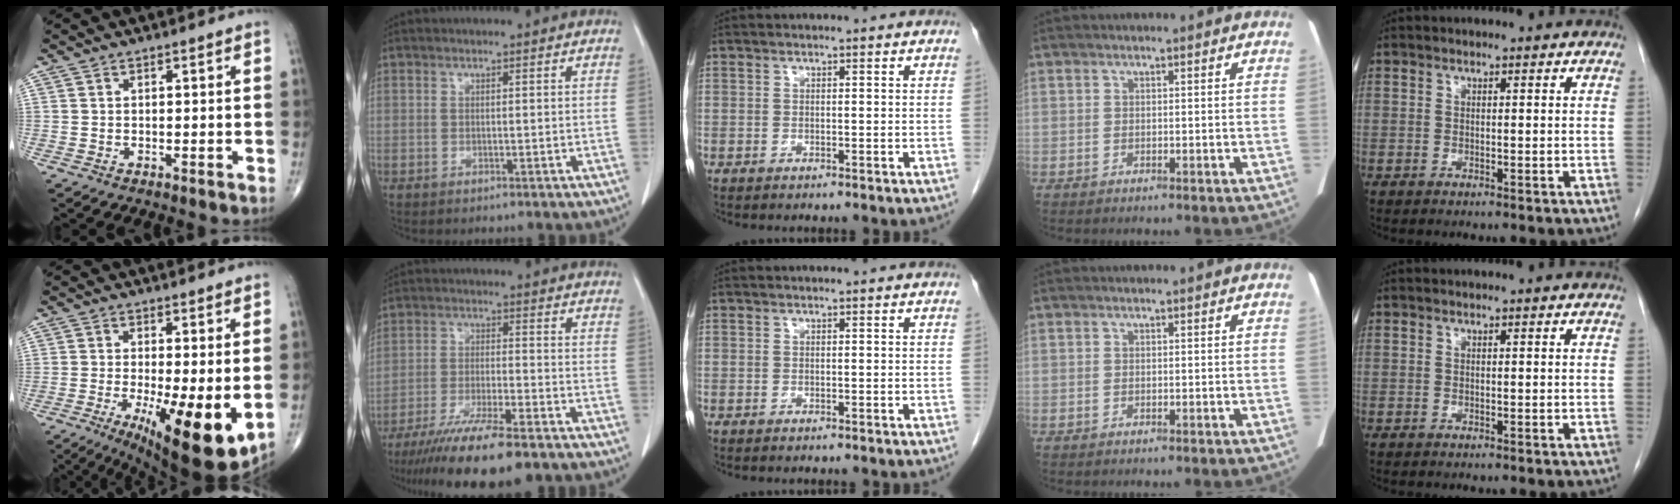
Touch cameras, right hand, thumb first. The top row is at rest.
{"thumb": {"total": 14.7, "force": [-3.2, 4.1, 13.7], "torque": [-0.199, -0.026, -0.034]}, "index": {"total": 15.0, "force": [-11.6, 1.6, 9.4], "torque": [-0.160, -0.037, -0.190]}}